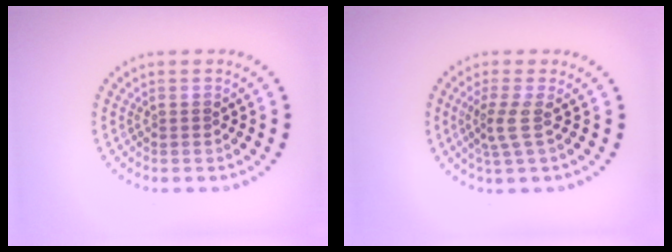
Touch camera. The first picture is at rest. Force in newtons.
{"total": 2.3, "press": 1.6, "slide": 1.6}